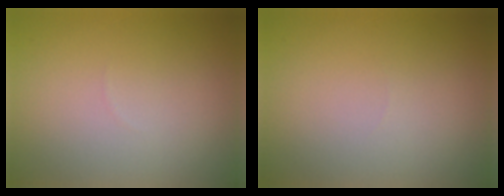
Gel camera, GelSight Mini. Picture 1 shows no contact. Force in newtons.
{"total": 0.0}